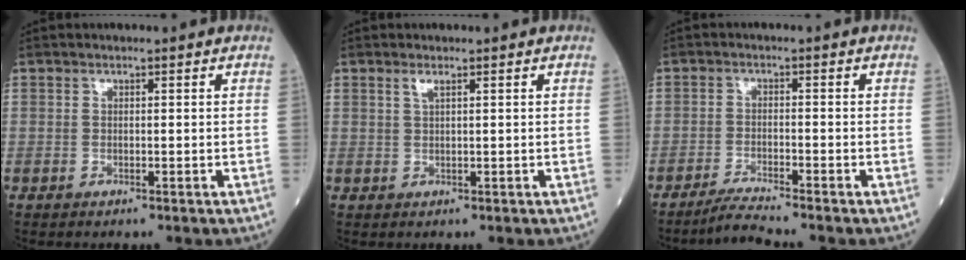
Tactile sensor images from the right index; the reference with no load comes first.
{"total": 1.2, "force": [0.7, 0.0, 0.9], "torque": [-0.022, 0.001, 0.015]}
{"total": 3.6, "force": [-3.3, -1.2, 0.9], "torque": [-0.027, -0.019, -0.067]}